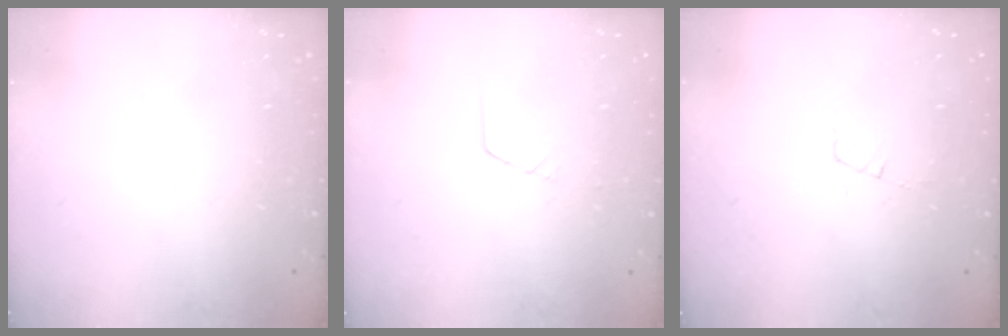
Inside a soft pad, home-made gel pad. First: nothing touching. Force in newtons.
{"total": 1.6, "press": 1.6, "slide": 0.1}
{"total": 3.2, "press": 3.2, "slide": 0.2}